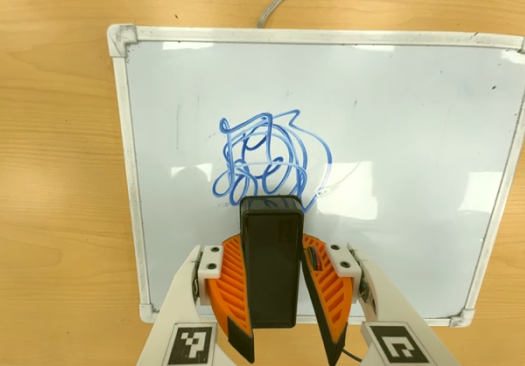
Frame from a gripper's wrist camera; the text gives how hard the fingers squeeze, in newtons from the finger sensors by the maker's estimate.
{"total": 7.6, "left": 6.9, "right": 8.2}